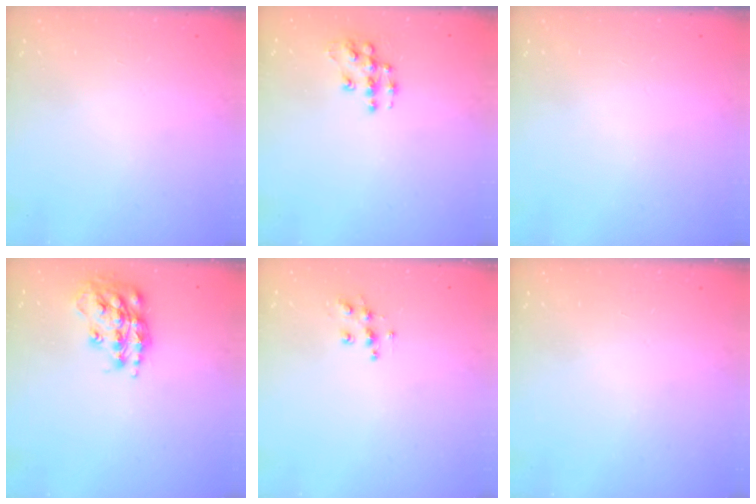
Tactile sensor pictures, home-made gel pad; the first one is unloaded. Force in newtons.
{"total": 9.2, "press": 9.2, "slide": 0.5}
{"total": 0.0}
{"total": 15.5, "press": 15.4, "slide": 1.3}
{"total": 7.3, "press": 7.3, "slide": 0.1}
{"total": 0.0}